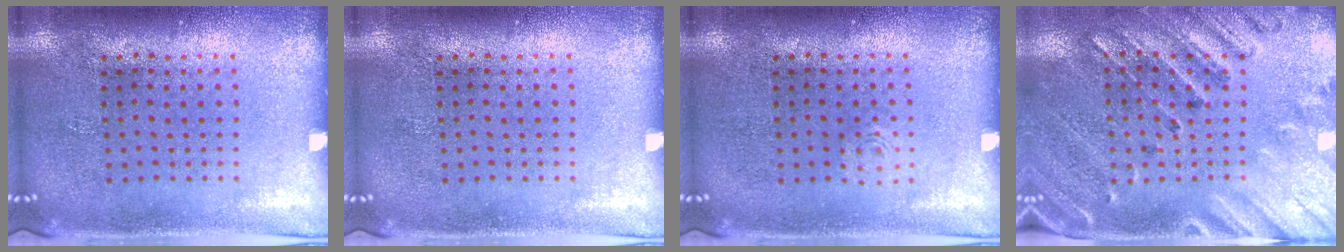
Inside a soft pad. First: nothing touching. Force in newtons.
{"total": 0.0}
{"total": 0.6, "press": 0.6, "slide": 0.1}
{"total": 2.6, "press": 2.2, "slide": 1.3}